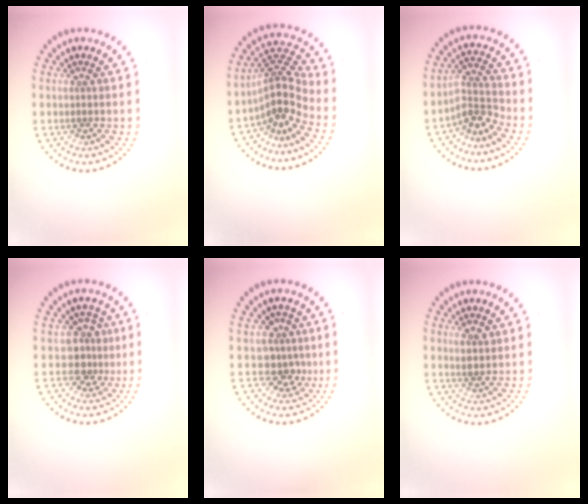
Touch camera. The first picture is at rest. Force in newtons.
{"total": 4.0, "press": 2.8, "slide": 2.9}
{"total": 3.3, "press": 2.4, "slide": 2.3}
{"total": 2.6, "press": 1.9, "slide": 1.7}
{"total": 2.5, "press": 1.9, "slide": 1.7}
{"total": 1.7, "press": 1.5, "slide": 0.7}